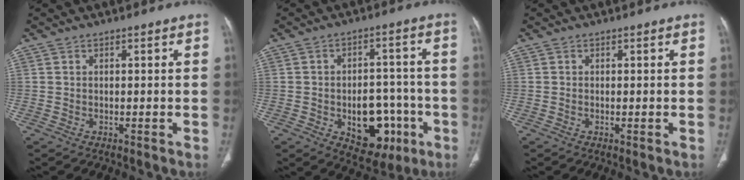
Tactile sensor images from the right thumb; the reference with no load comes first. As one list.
[{"total": 13.7, "force": [-4.4, 8.8, 9.5], "torque": [-0.085, 0.034, -0.046]}, {"total": 0.0}]